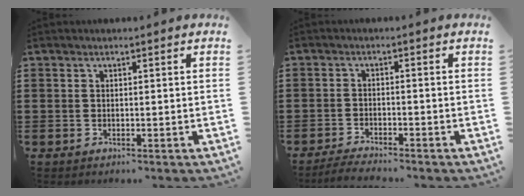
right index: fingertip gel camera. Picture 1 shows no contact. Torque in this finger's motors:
{"motor_torque": [-2.14, 0.00, -1.05, -0.09]}